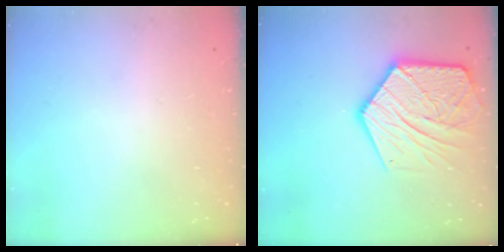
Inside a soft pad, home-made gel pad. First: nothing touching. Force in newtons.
{"total": 18.5, "press": 18.4, "slide": 1.4}